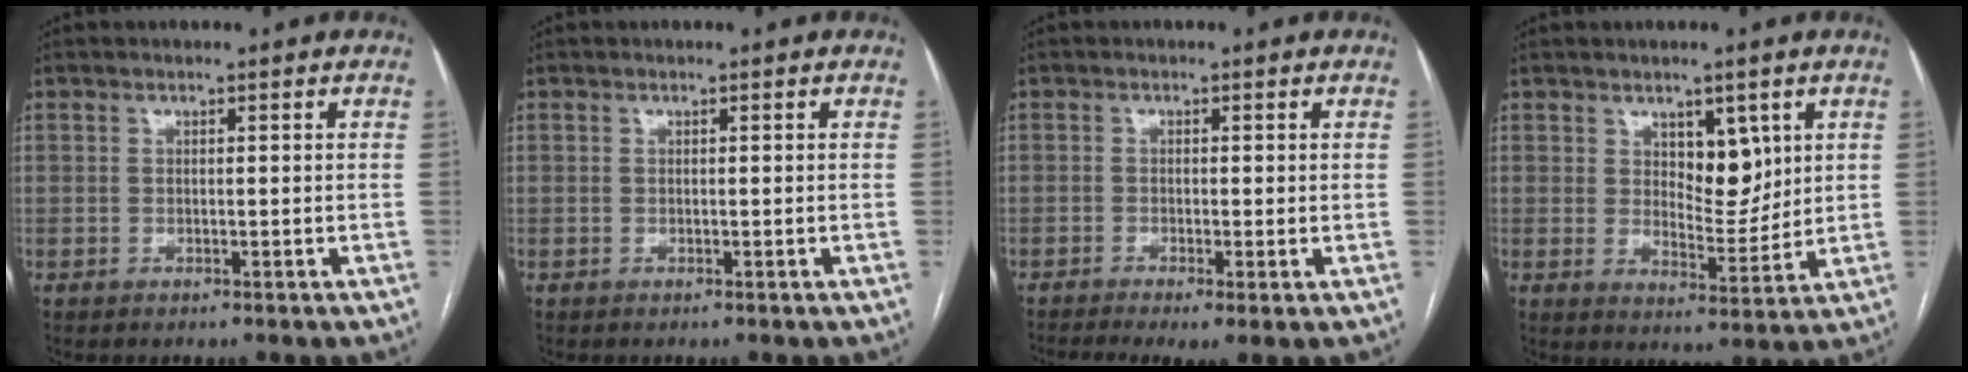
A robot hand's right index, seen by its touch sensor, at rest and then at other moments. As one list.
[{"total": 0.0}, {"total": 5.4, "force": [-3.1, 1.1, 4.2], "torque": [-0.069, -0.013, -0.055]}, {"total": 6.5, "force": [2.8, 3.3, 4.8], "torque": [-0.072, -0.003, 0.052]}]